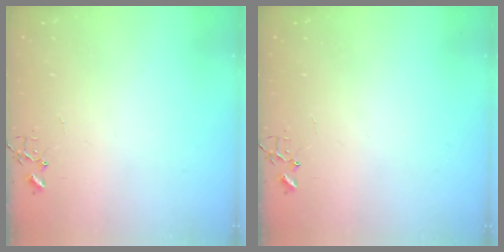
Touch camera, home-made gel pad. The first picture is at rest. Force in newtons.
{"total": 0.0}